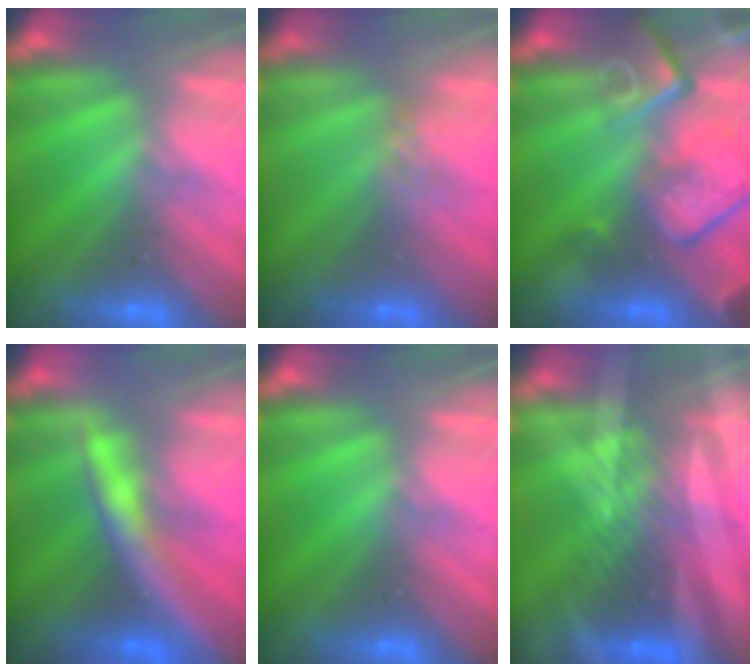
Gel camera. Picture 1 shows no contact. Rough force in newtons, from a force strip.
{"total": 3.8}
{"total": 9.6}
{"total": 13.7}
{"total": 0.0}
{"total": 3.1}